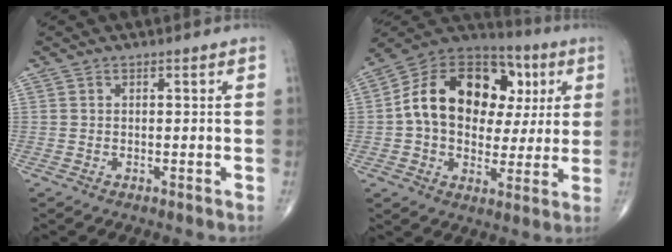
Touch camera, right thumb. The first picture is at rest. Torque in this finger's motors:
{"motor_torque": [2.09, 2.92, 1.70, 0.18, 0.54]}